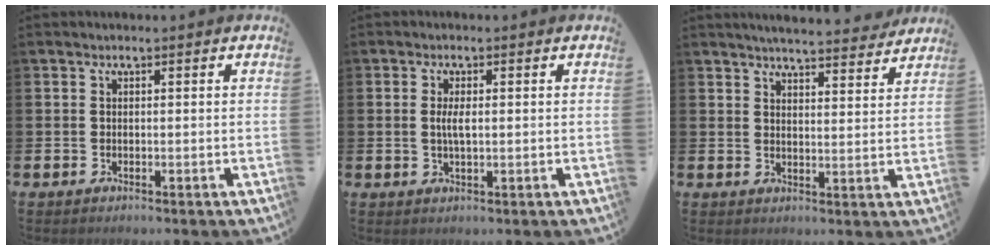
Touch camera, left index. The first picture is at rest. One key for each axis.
{"total": 2.4, "fx": 0.3, "fy": 0.8, "fz": 2.2, "tx": -0.042, "ty": 0.001, "tz": 0.003}
{"total": 5.2, "fx": 5.2, "fy": 0.2, "fz": 0.8, "tx": -0.021, "ty": -0.034, "tz": 0.090}